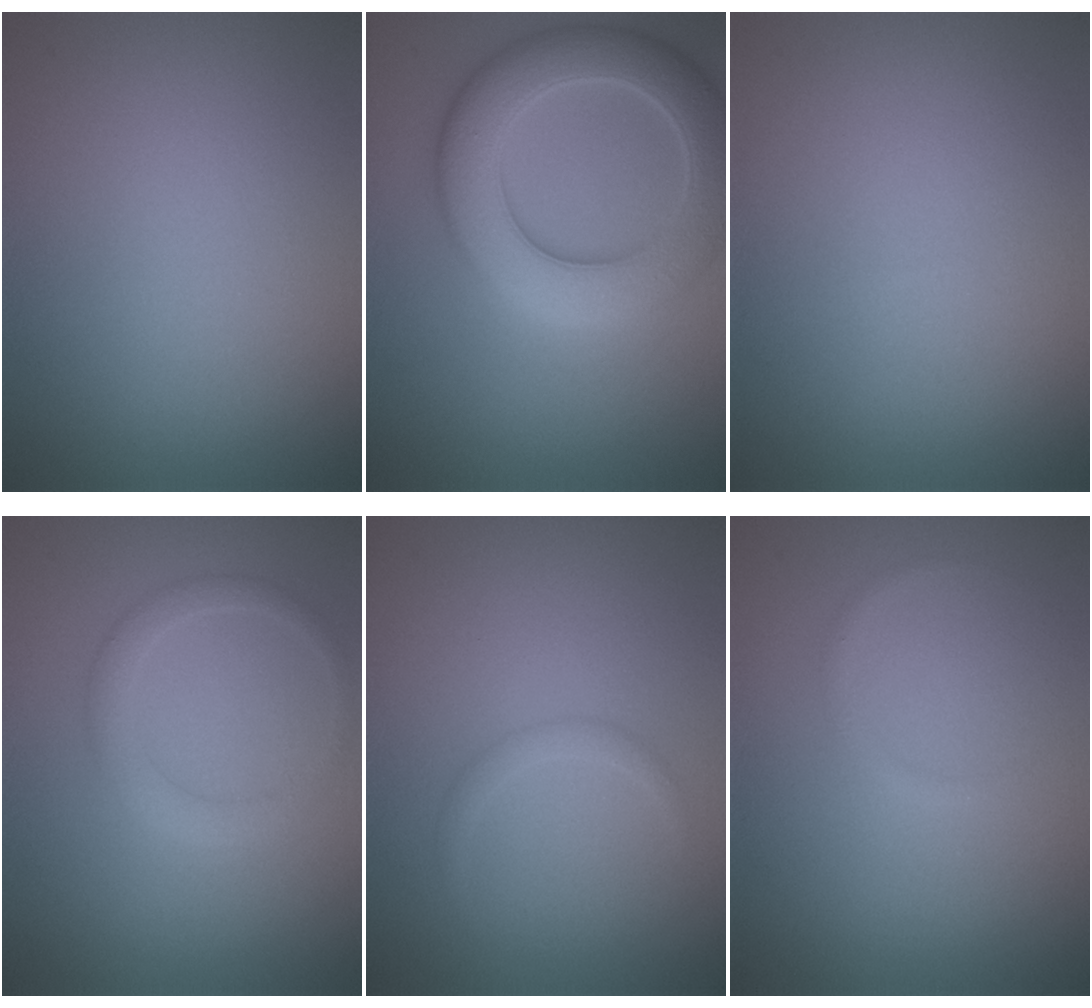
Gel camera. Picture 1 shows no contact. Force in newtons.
{"total": 7.9, "press": 7.9, "slide": 0.6}
{"total": 0.0}
{"total": 2.0, "press": 2.0, "slide": 0.3}
{"total": 0.9, "press": 0.9, "slide": 0.1}
{"total": 0.6, "press": 0.6, "slide": 0.1}